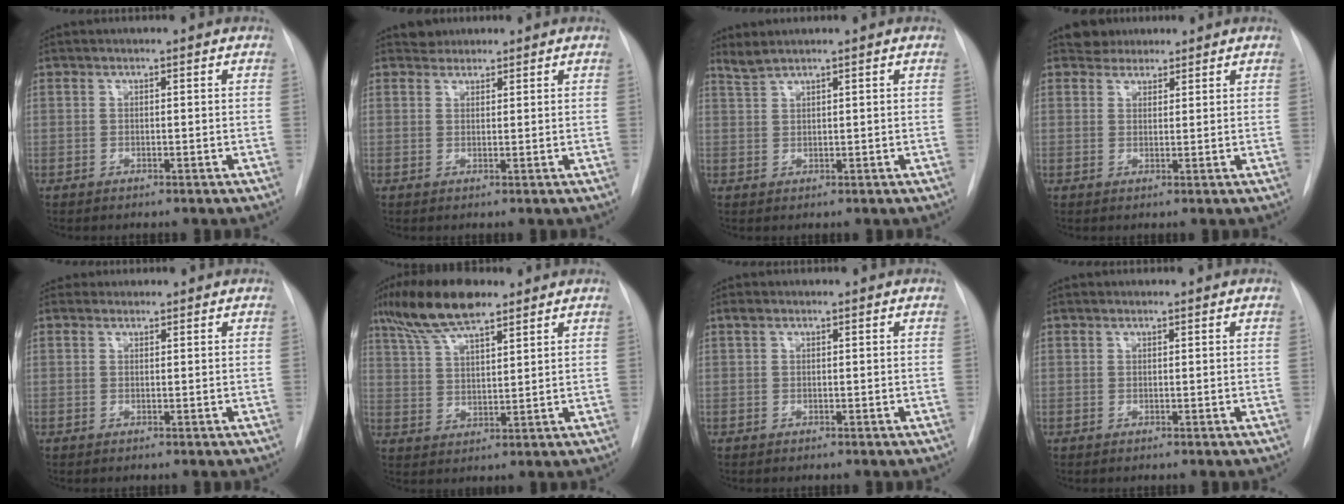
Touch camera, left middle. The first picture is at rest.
{"total": 1.7, "force": [1.5, 0.8, -0.3], "torque": [0.009, 0.005, 0.020]}
{"total": 1.9, "force": [1.7, -0.3, 0.6], "torque": [-0.017, 0.011, 0.040]}
{"total": 2.6, "force": [2.2, 1.3, -0.2], "torque": [0.007, 0.009, 0.033]}
{"total": 1.0, "force": [0.8, 0.6, -0.2], "torque": [0.004, 0.008, 0.010]}
{"total": 10.8, "force": [7.9, 2.6, 6.9], "torque": [-0.136, 0.015, 0.147]}
{"total": 0.8, "force": [0.5, 0.4, 0.5], "torque": [-0.014, 0.015, 0.008]}
{"total": 0.0}